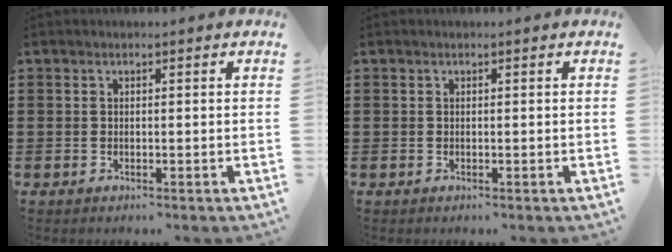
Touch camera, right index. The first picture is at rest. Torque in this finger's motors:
{"motor_torque": [0.00, 0.00, 0.00, 0.00]}